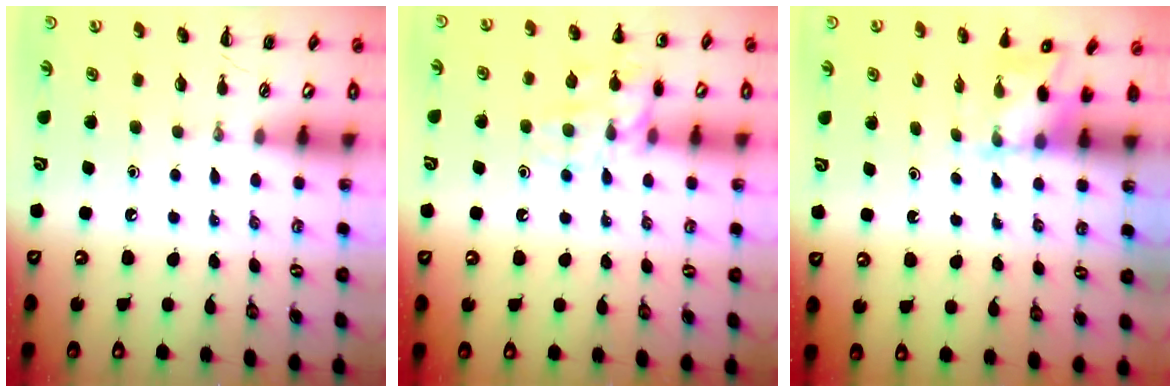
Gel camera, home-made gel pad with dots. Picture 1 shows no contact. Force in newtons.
{"total": 13.3, "press": 13.2, "slide": 0.9}
{"total": 2.4, "press": 2.3, "slide": 0.8}